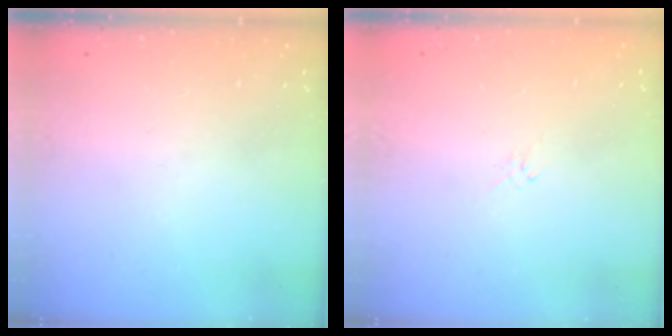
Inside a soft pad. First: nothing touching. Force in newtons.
{"total": 0.7, "press": 0.5, "slide": 0.4}